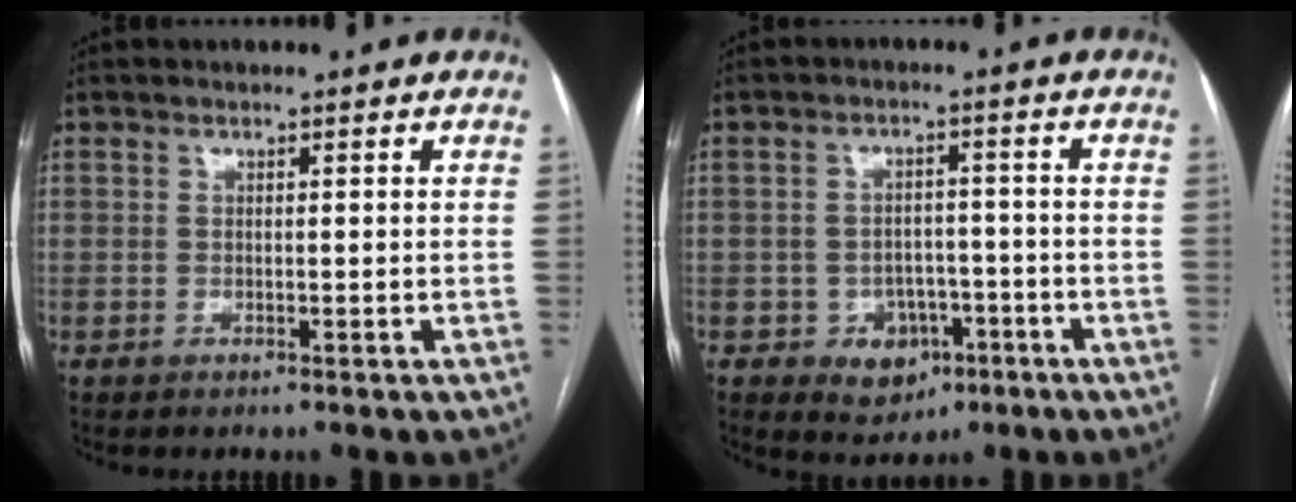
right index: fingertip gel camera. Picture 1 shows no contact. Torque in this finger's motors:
{"motor_torque": [0.45, -0.12, 0.21, 0.03]}